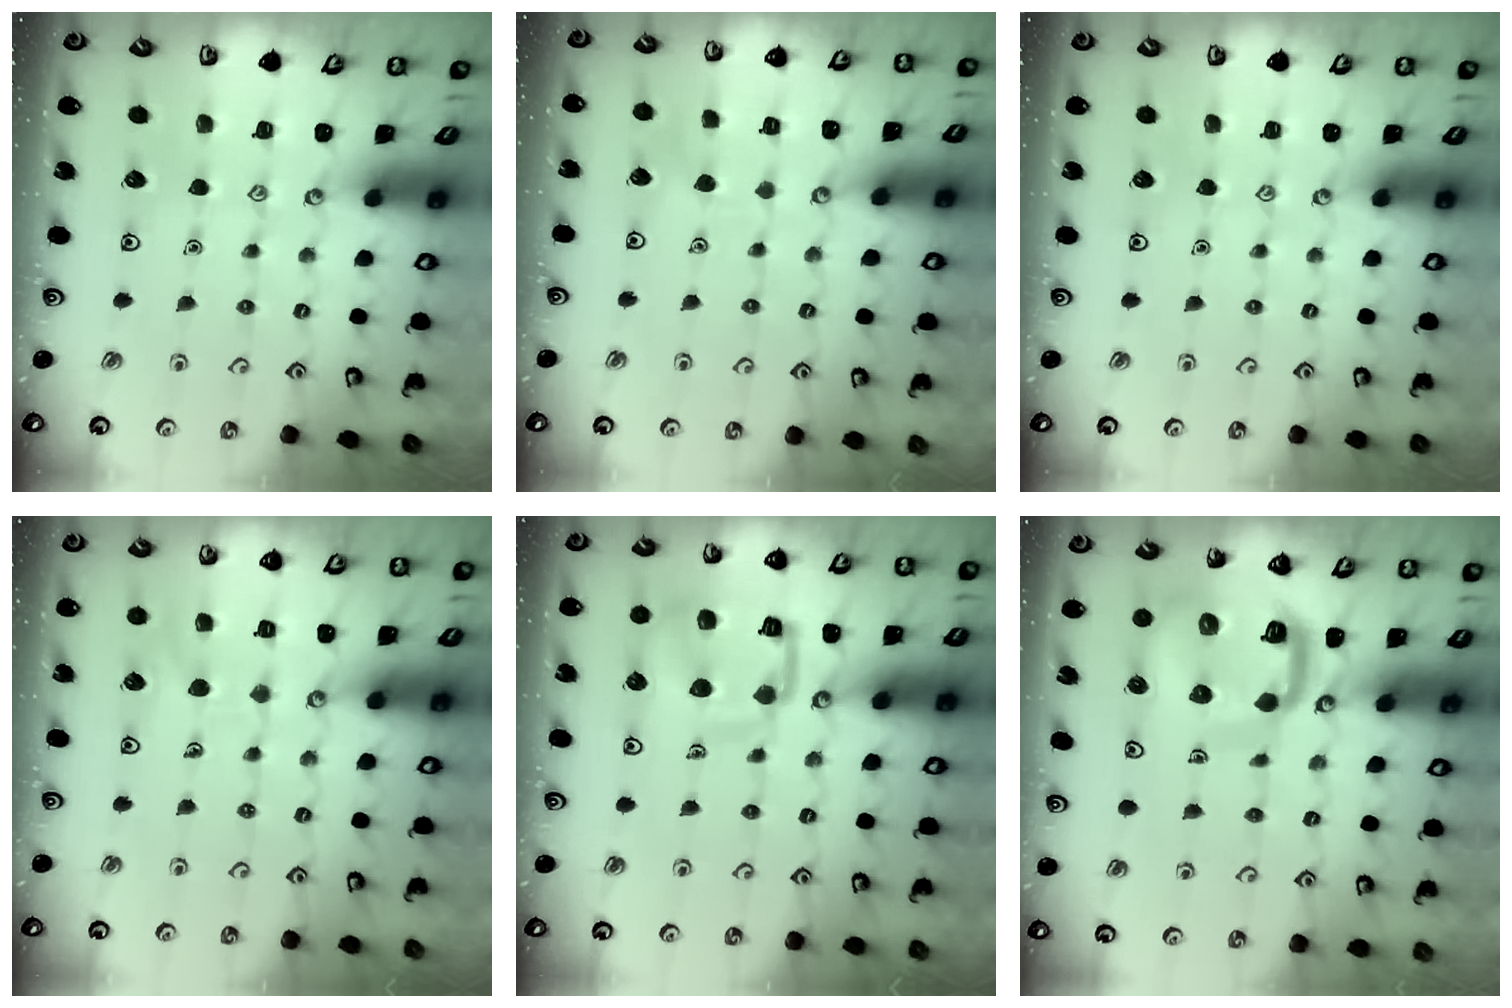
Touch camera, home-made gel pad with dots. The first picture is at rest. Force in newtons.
{"total": 2.9, "press": 2.9, "slide": 0.2}
{"total": 0.0}
{"total": 6.7, "press": 6.7, "slide": 0.4}
{"total": 12.5, "press": 12.5, "slide": 1.3}
{"total": 12.0, "press": 11.9, "slide": 1.4}